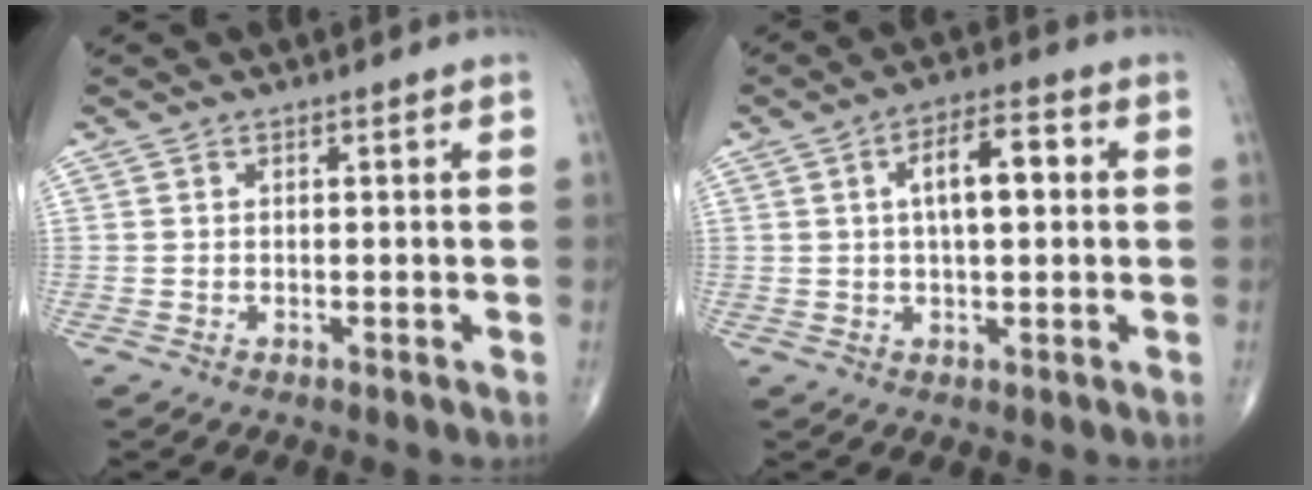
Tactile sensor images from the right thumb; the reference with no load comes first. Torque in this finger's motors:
{"motor_torque": [0.08, 1.63, 0.82, -0.05, 0.08]}